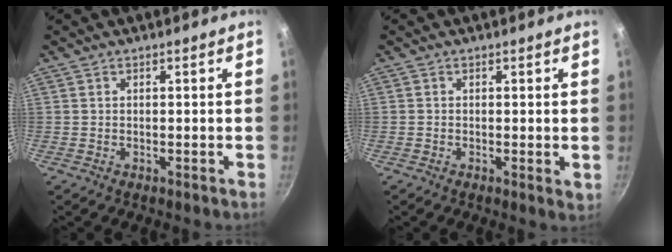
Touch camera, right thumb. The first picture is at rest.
{"total": 1.3, "force": [0.1, 0.5, 1.2], "torque": [-0.017, -0.005, -0.001]}